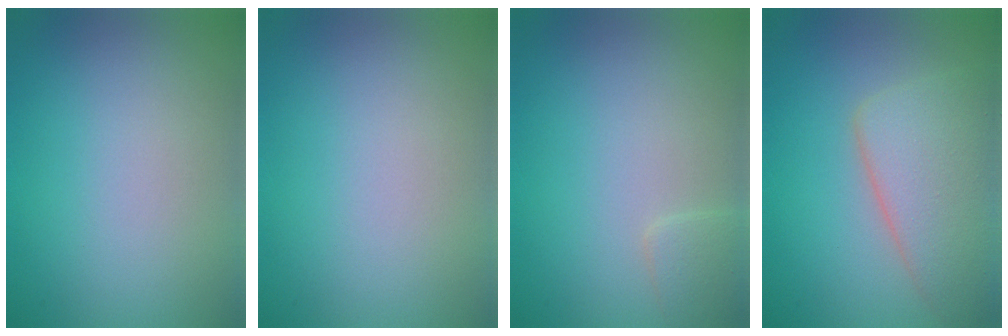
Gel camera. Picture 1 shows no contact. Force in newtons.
{"total": 0.0}
{"total": 1.3, "press": 1.3, "slide": 0.1}
{"total": 6.5, "press": 6.5, "slide": 0.2}